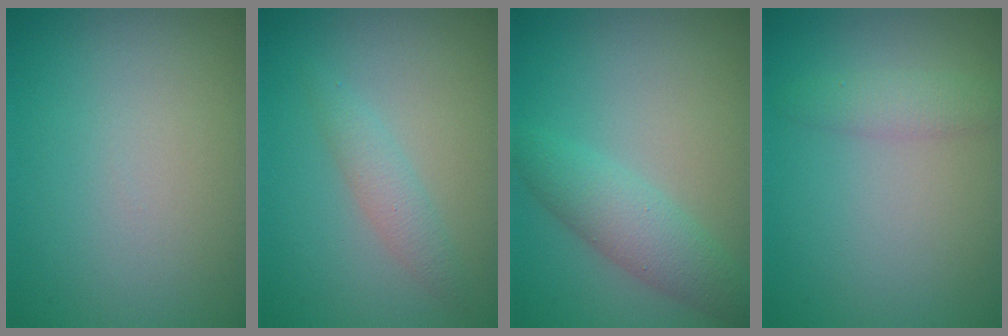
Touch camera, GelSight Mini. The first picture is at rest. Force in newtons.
{"total": 1.8, "press": 1.8, "slide": 0.1}
{"total": 3.5, "press": 3.5, "slide": 0.1}
{"total": 1.8, "press": 1.8, "slide": 0.1}